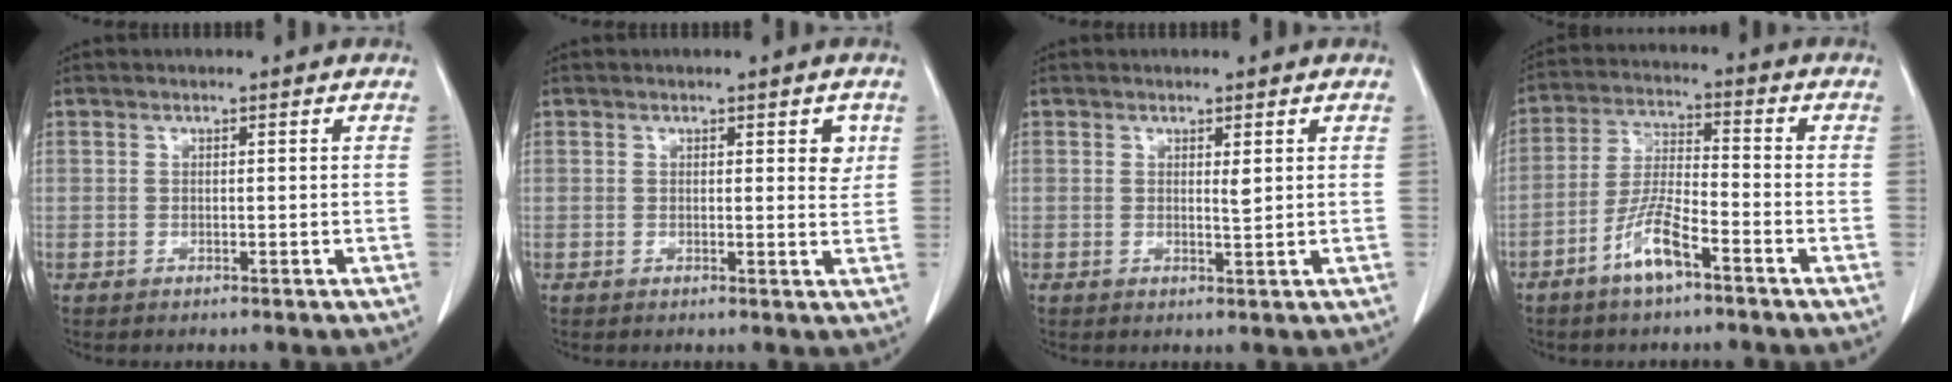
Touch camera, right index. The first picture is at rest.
{"total": 2.5, "force": [1.0, 0.8, 2.1], "torque": [-0.023, -0.004, 0.011]}
{"total": 1.2, "force": [0.5, 0.1, 1.1], "torque": [-0.025, -0.006, 0.010]}
{"total": 7.8, "force": [-4.6, 1.5, 6.1], "torque": [-0.128, -0.002, -0.090]}